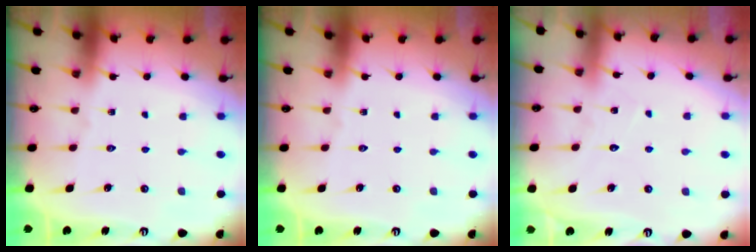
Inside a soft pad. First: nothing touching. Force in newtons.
{"total": 0.0}
{"total": 5.0, "press": 5.0, "slide": 0.6}